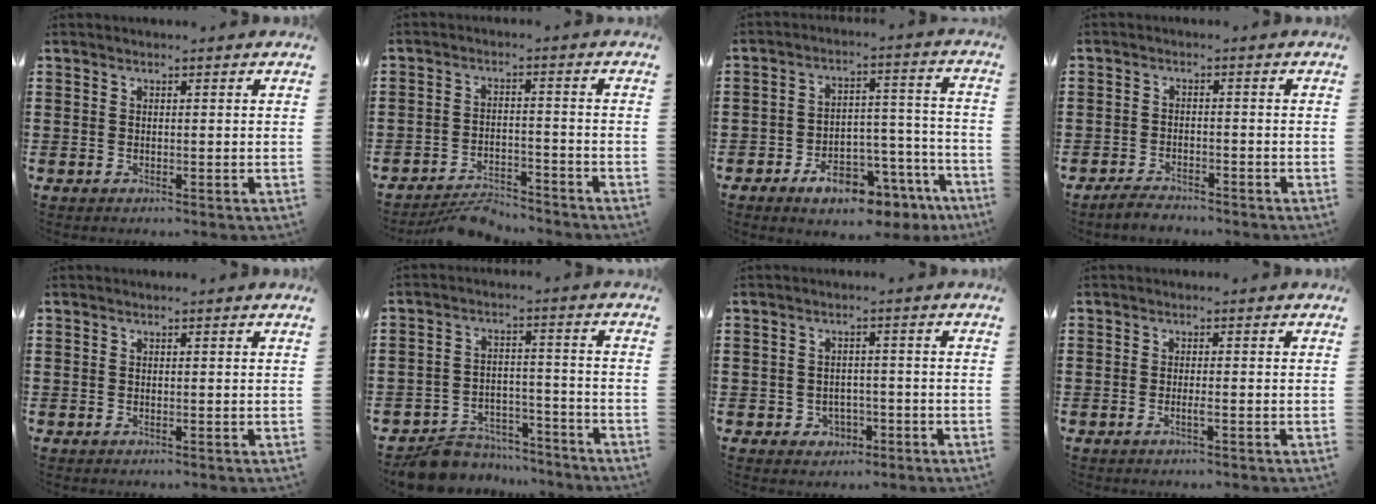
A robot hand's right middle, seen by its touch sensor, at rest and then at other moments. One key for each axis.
{"total": 4.8, "fx": -4.7, "fy": 0.7, "fz": 0.8, "tx": -0.014, "ty": 0.010, "tz": -0.095}
{"total": 9.1, "fx": -6.9, "fy": 3.6, "fz": 4.8, "tx": -0.074, "ty": 0.033, "tz": -0.123}
{"total": 2.7, "fx": -2.7, "fy": 0.5, "fz": 0.1, "tx": -0.008, "ty": 0.004, "tz": -0.057}
{"total": 0.0}
{"total": 7.2, "fx": -6.9, "fy": 1.7, "fz": 0.8, "tx": -0.011, "ty": 0.024, "tz": -0.134}
{"total": 2.2, "fx": -1.3, "fy": 1.8, "fz": 0.5, "tx": -0.017, "ty": 0.003, "tz": -0.031}
{"total": 1.3, "fx": -0.6, "fy": 0.0, "fz": 1.1, "tx": -0.022, "ty": -0.001, "tz": -0.011}